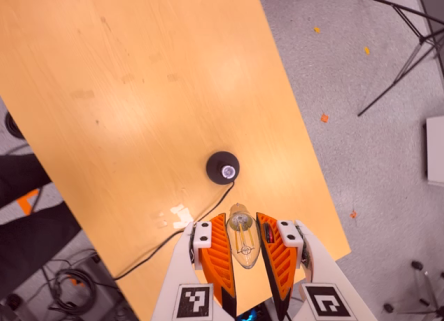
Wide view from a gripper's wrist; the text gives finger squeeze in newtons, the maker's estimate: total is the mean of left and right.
{"total": 14.6, "left": 16.0, "right": 13.1}